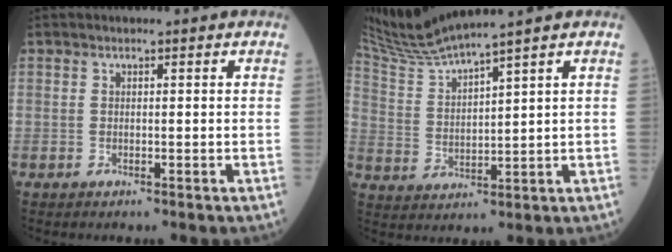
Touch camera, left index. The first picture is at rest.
{"total": 8.4, "force": [7.6, -2.0, 2.9], "torque": [-0.074, -0.002, 0.160]}